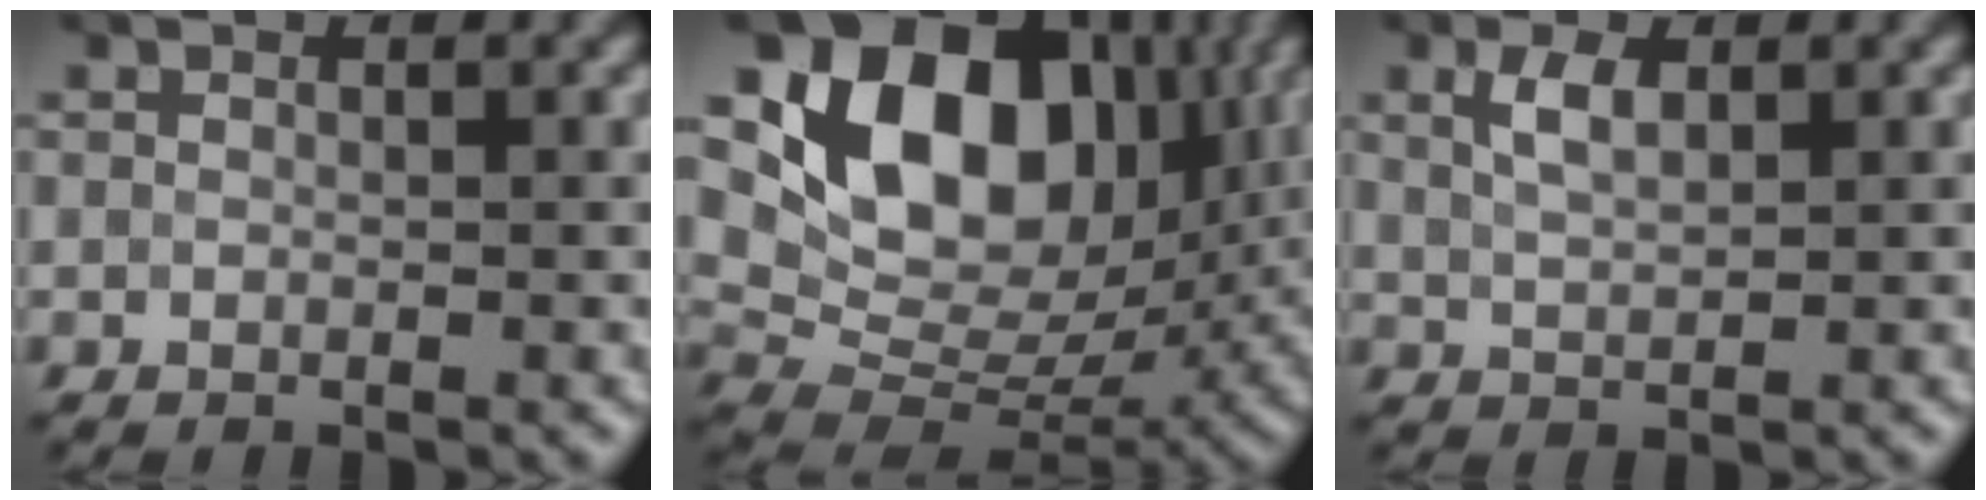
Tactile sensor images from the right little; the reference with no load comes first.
{"total": 14.8, "force": [4.8, 9.9, 9.9], "torque": [-0.161, 0.014, 0.085]}
{"total": 2.5, "force": [1.1, 1.2, 1.9], "torque": [-0.043, 0.003, 0.025]}